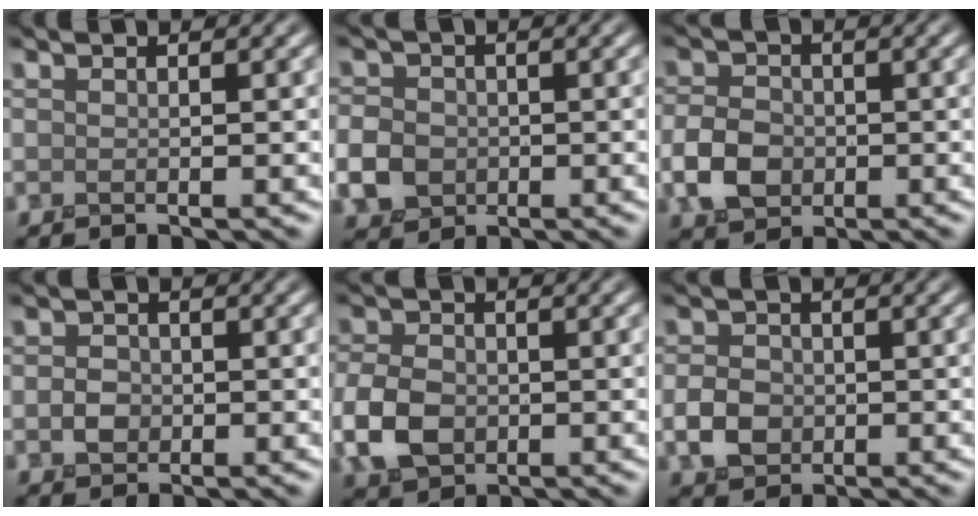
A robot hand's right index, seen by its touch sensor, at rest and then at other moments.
{"total": 3.9, "force": [-0.9, 3.3, 1.7], "torque": [-0.036, 0.000, -0.027]}
{"total": 3.8, "force": [-0.9, 3.0, 2.1], "torque": [-0.044, 0.001, -0.022]}
{"total": 1.6, "force": [-0.3, 1.4, 0.7], "torque": [-0.011, 0.001, -0.010]}
{"total": 4.8, "force": [-1.1, 3.5, 3.0], "torque": [-0.073, -0.001, -0.029]}
{"total": 2.8, "force": [-0.5, 2.3, 1.4], "torque": [-0.029, 0.002, -0.014]}